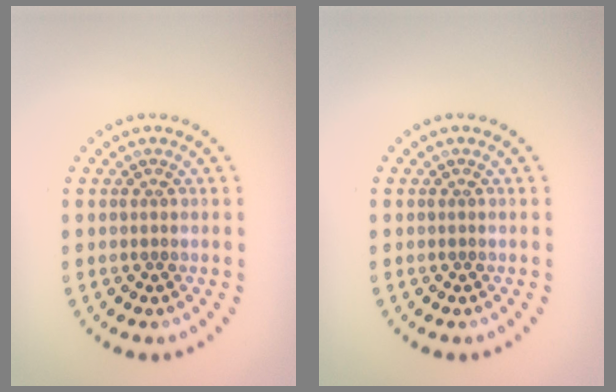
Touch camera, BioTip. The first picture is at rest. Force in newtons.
{"total": 0.0}